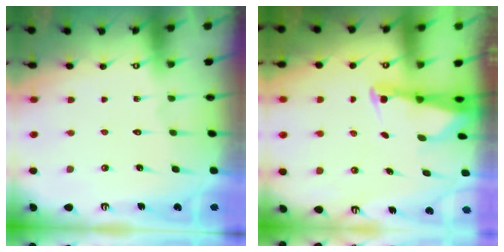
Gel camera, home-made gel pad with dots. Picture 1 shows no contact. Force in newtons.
{"total": 2.7, "press": 2.7, "slide": 0.2}